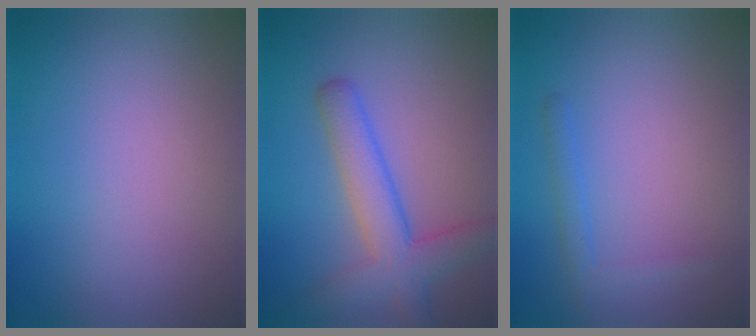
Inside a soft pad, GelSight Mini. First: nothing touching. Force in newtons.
{"total": 5.0, "press": 5.0, "slide": 0.2}
{"total": 1.5, "press": 1.5, "slide": 0.1}